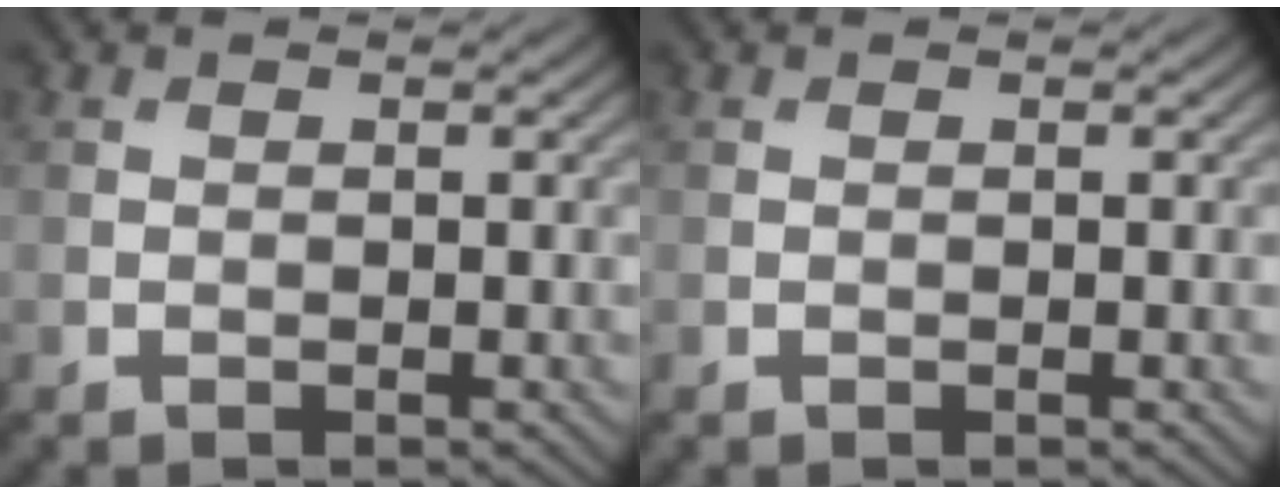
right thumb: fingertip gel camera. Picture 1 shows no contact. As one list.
[{"total": 0.0}]